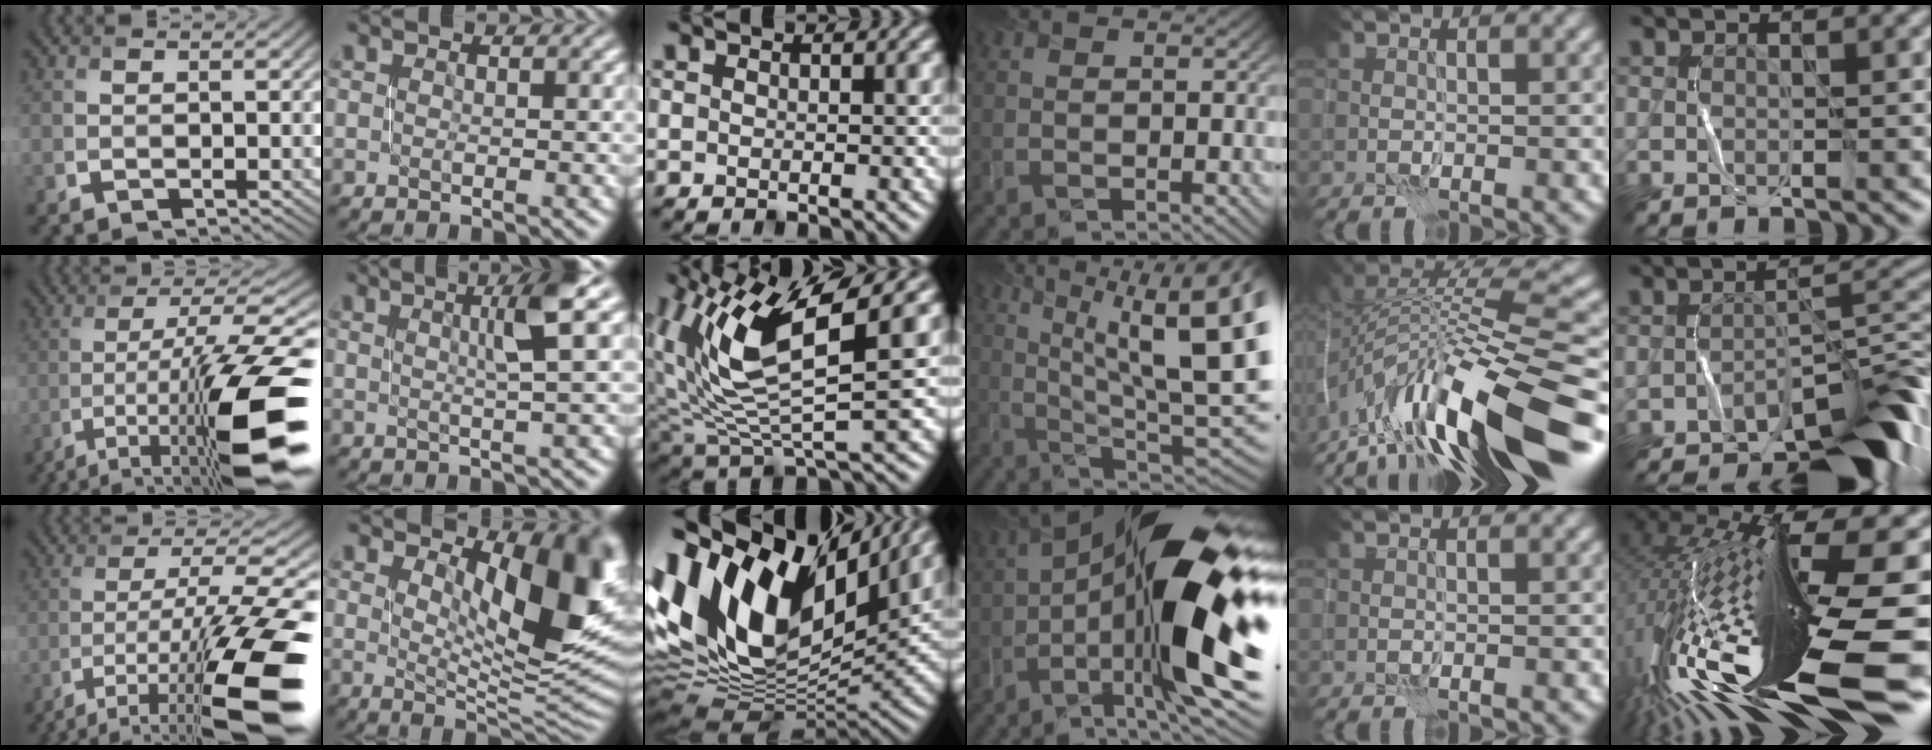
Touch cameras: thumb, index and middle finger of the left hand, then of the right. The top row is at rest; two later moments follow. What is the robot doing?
{"motion": "open", "object": "stapler"}